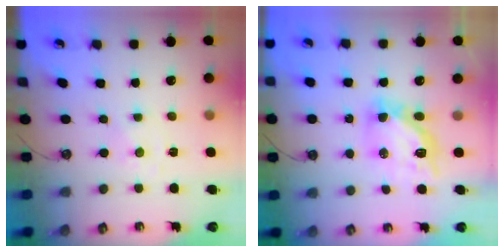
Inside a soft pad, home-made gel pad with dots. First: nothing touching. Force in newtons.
{"total": 11.6, "press": 11.5, "slide": 1.3}